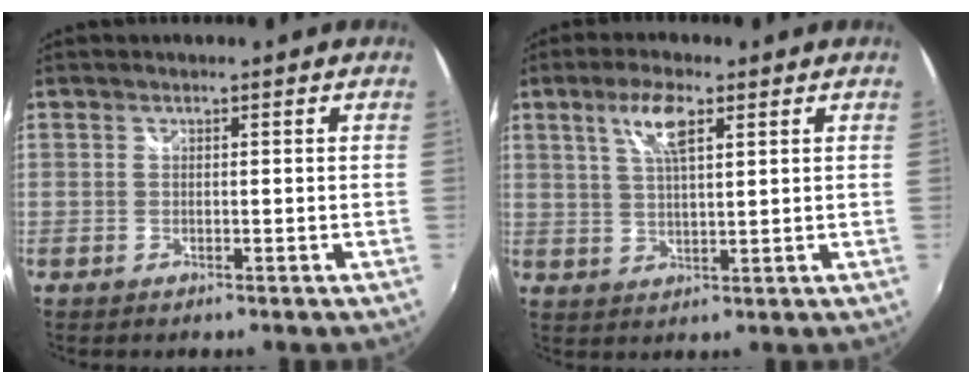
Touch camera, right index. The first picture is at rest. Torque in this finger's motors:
{"motor_torque": [0.81, 0.38, 0.28, 0.11]}